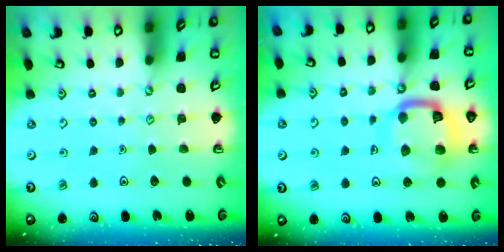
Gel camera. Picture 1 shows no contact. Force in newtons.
{"total": 14.6, "press": 14.5, "slide": 1.6}